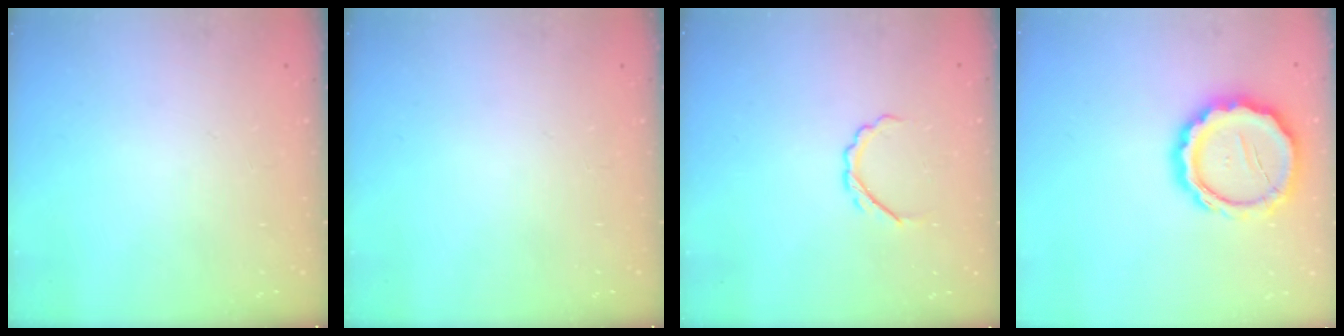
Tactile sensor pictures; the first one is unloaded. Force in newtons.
{"total": 0.0}
{"total": 4.5, "press": 4.4, "slide": 0.9}
{"total": 15.8, "press": 15.6, "slide": 2.7}